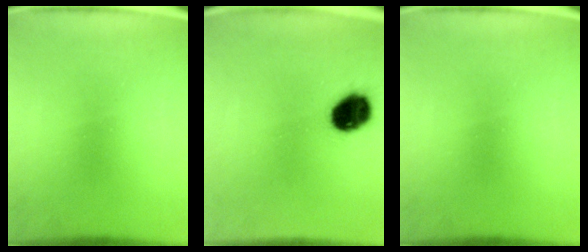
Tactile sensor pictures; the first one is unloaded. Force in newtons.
{"total": 10.1}
{"total": 0.0}